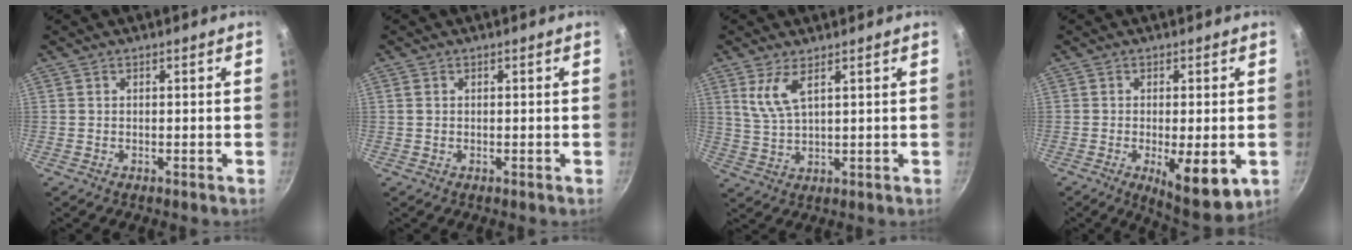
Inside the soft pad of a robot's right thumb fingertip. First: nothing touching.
{"total": 1.0, "force": [0.2, 0.7, 0.7], "torque": [-0.017, 0.001, 0.007]}
{"total": 5.4, "force": [2.7, 1.7, 4.4], "torque": [-0.097, -0.012, 0.067]}
{"total": 10.5, "force": [-3.0, 3.5, 9.4], "torque": [-0.131, -0.020, -0.036]}